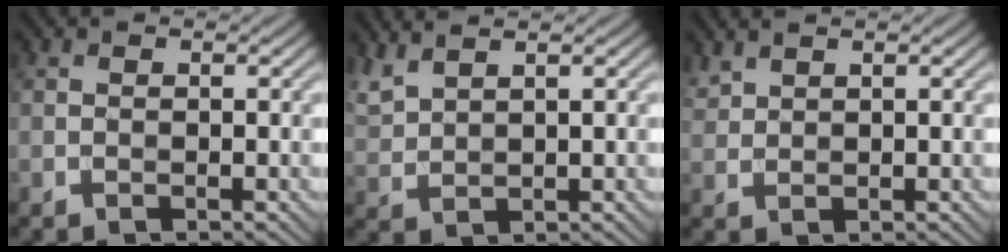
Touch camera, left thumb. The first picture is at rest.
{"total": 3.6, "force": [3.1, 0.7, 1.8], "torque": [-0.054, 0.012, 0.071]}
{"total": 1.8, "force": [1.6, 0.4, 0.6], "torque": [-0.020, 0.005, 0.041]}